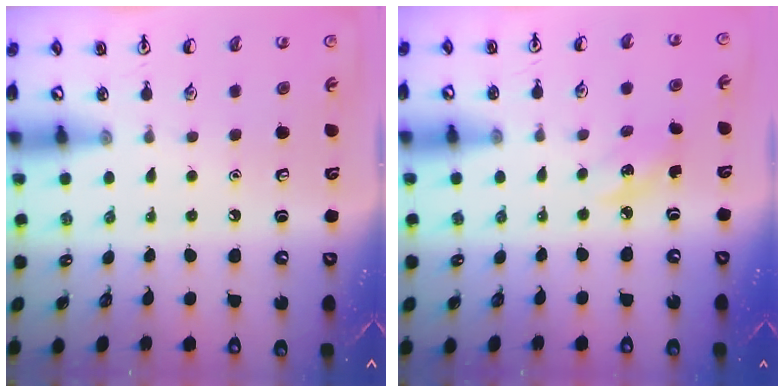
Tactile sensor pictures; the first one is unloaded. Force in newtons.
{"total": 4.0, "press": 3.8, "slide": 1.2}